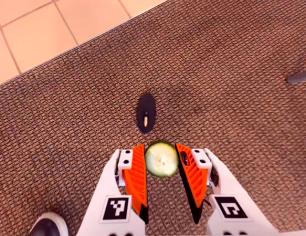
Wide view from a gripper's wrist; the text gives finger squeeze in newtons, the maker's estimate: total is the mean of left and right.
{"total": 7.5, "left": 7.5, "right": 7.5}